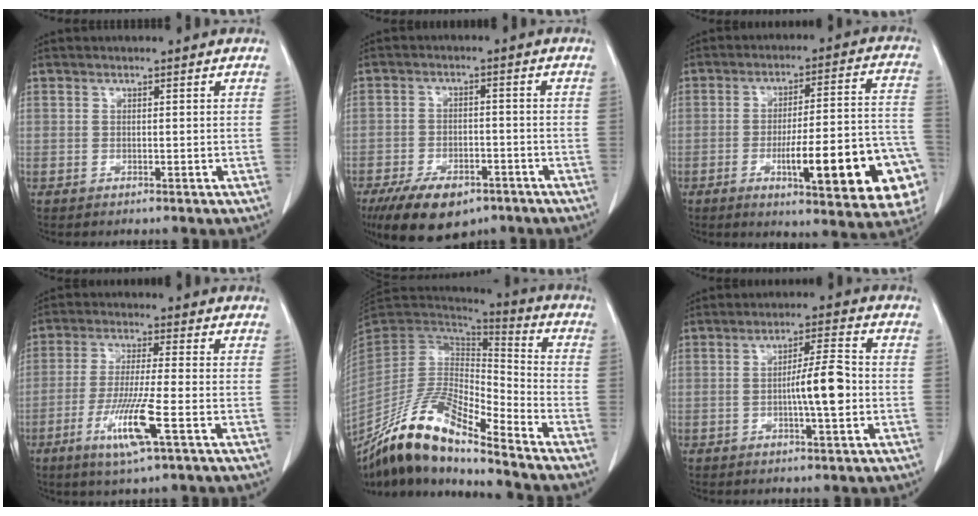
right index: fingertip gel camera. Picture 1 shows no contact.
{"total": 11.5, "force": [-7.8, 5.4, 6.5], "torque": [-0.113, -0.009, -0.124]}
{"total": 20.7, "force": [-6.9, 3.5, 19.2], "torque": [-0.186, 0.018, -0.081]}
{"total": 9.3, "force": [-3.8, -0.1, 8.6], "torque": [-0.169, -0.020, -0.071]}
{"total": 18.2, "force": [-14.8, 2.1, 10.3], "torque": [-0.202, -0.001, -0.280]}
{"total": 7.0, "force": [-1.0, 0.5, 6.9], "torque": [-0.114, 0.006, -0.019]}